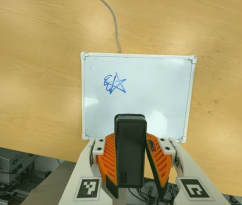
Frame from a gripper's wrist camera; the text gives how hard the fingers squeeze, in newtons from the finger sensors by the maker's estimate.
{"total": 5.9, "left": 4.4, "right": 7.4}